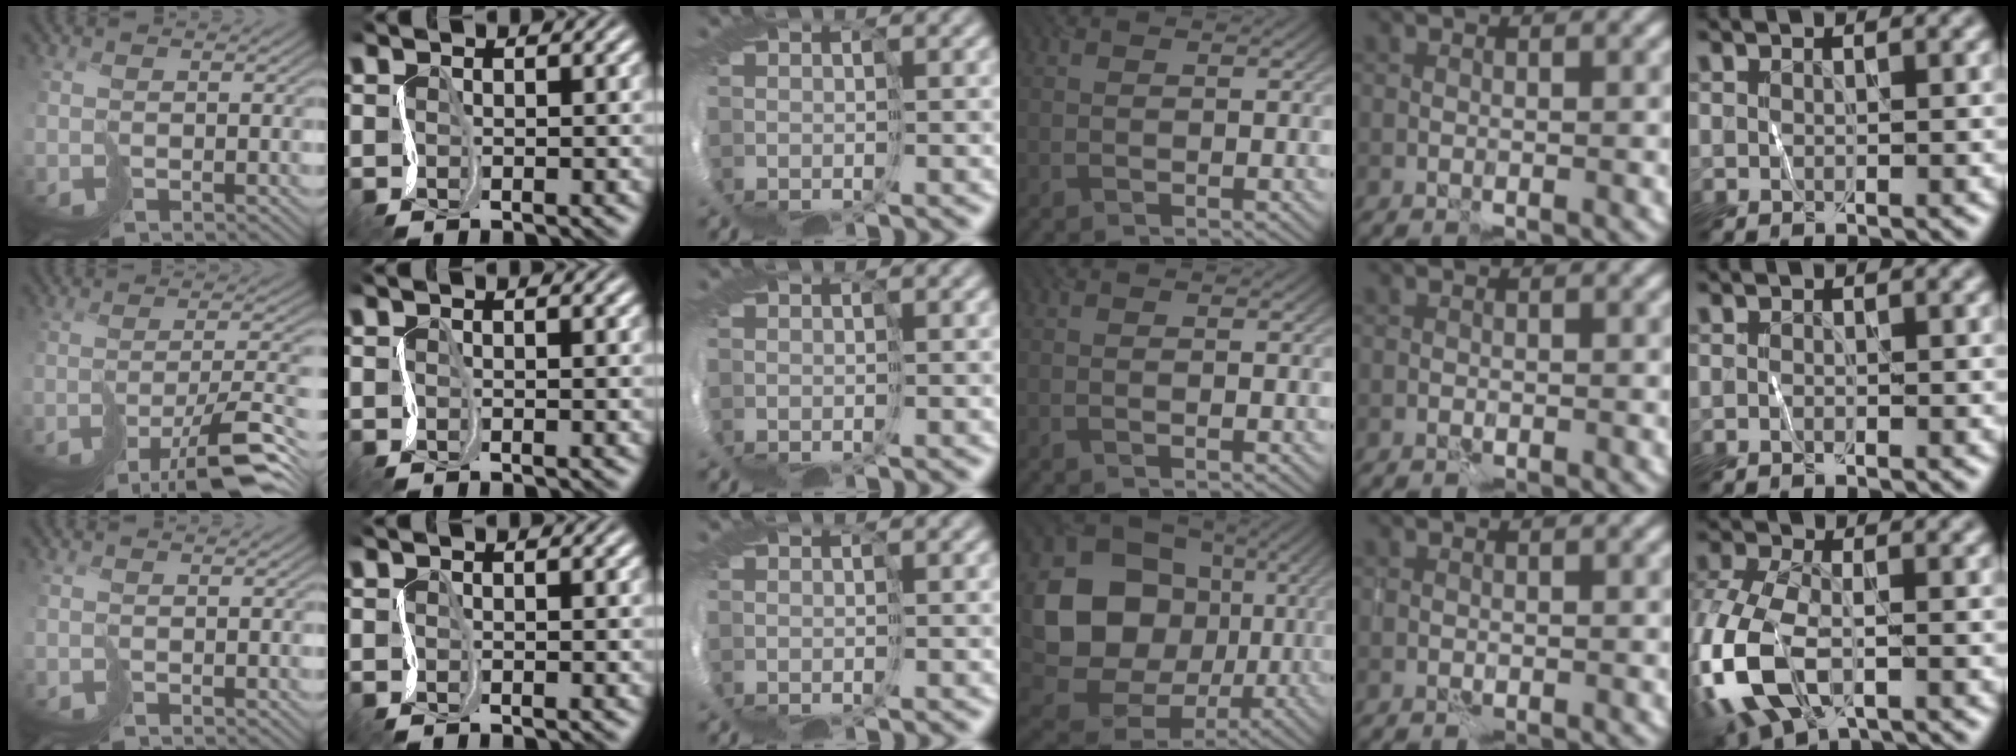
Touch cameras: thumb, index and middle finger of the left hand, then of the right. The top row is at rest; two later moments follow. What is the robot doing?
{"motion": "cut", "object": "tissue"}